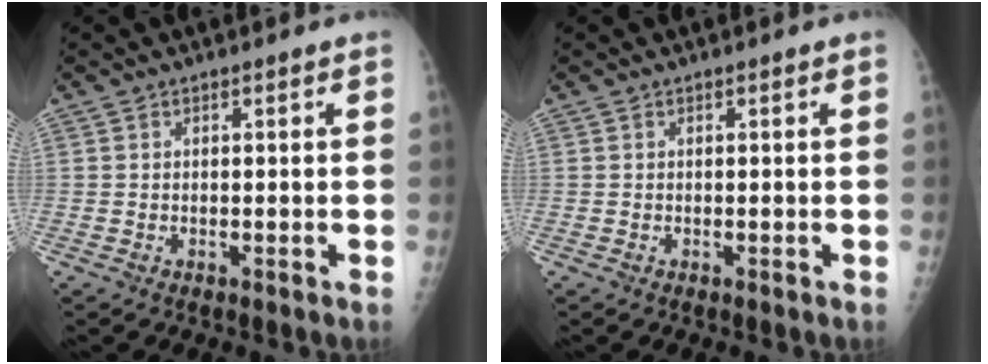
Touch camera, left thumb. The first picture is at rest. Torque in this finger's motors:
{"motor_torque": [0.00, 0.00, -0.01, -0.01, 0.00]}